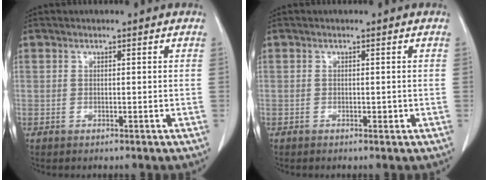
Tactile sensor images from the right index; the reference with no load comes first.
{"total": 0.6, "force": [0.0, 0.5, 0.4], "torque": [-0.002, 0.001, -0.001]}